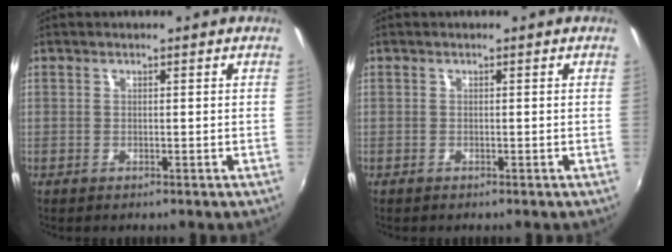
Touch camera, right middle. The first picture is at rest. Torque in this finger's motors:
{"motor_torque": [-0.33, -0.09, 0.09, 0.01]}